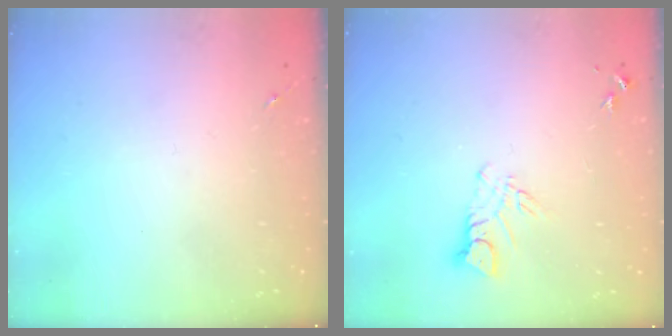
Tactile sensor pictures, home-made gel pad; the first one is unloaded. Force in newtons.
{"total": 6.1, "press": 6.0, "slide": 0.6}